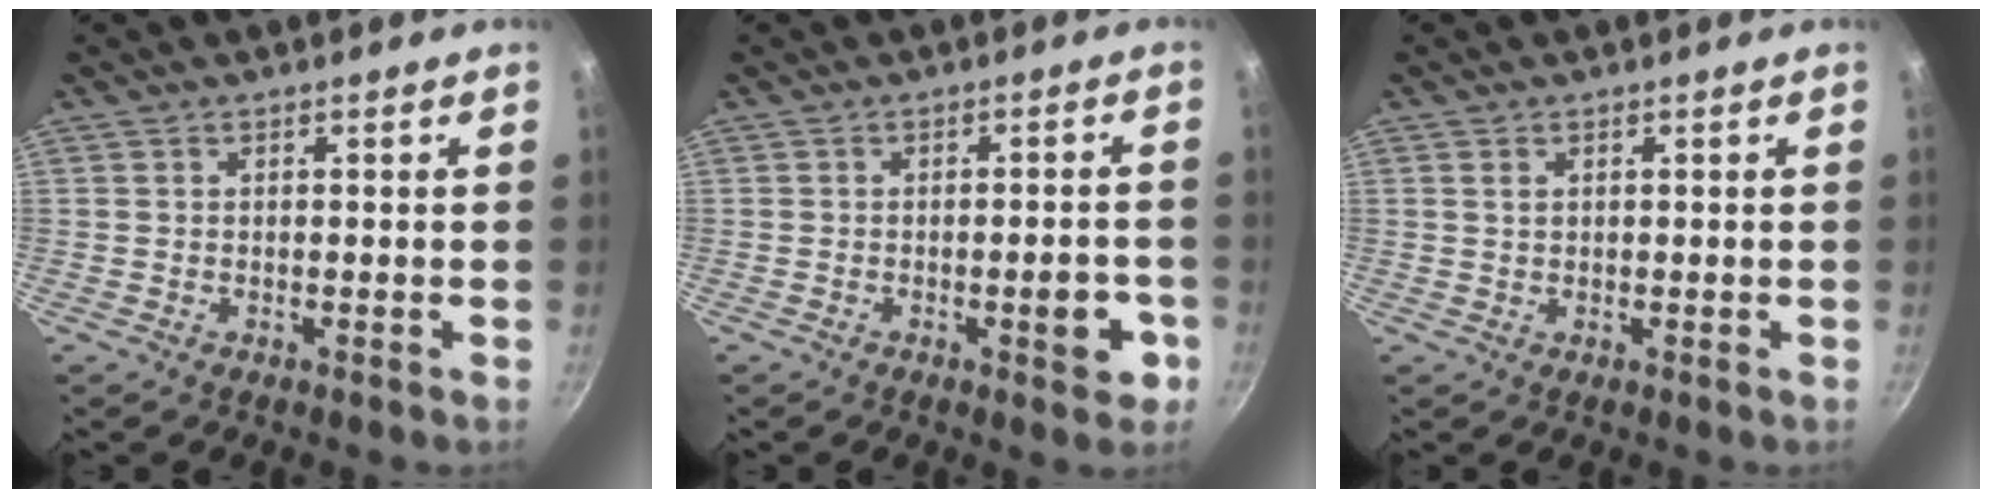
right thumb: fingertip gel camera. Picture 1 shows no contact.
{"total": 6.0, "force": [-2.1, 2.3, 5.2], "torque": [-0.047, 0.014, -0.026]}
{"total": 1.2, "force": [0.5, 0.8, 0.7], "torque": [-0.012, 0.003, 0.009]}